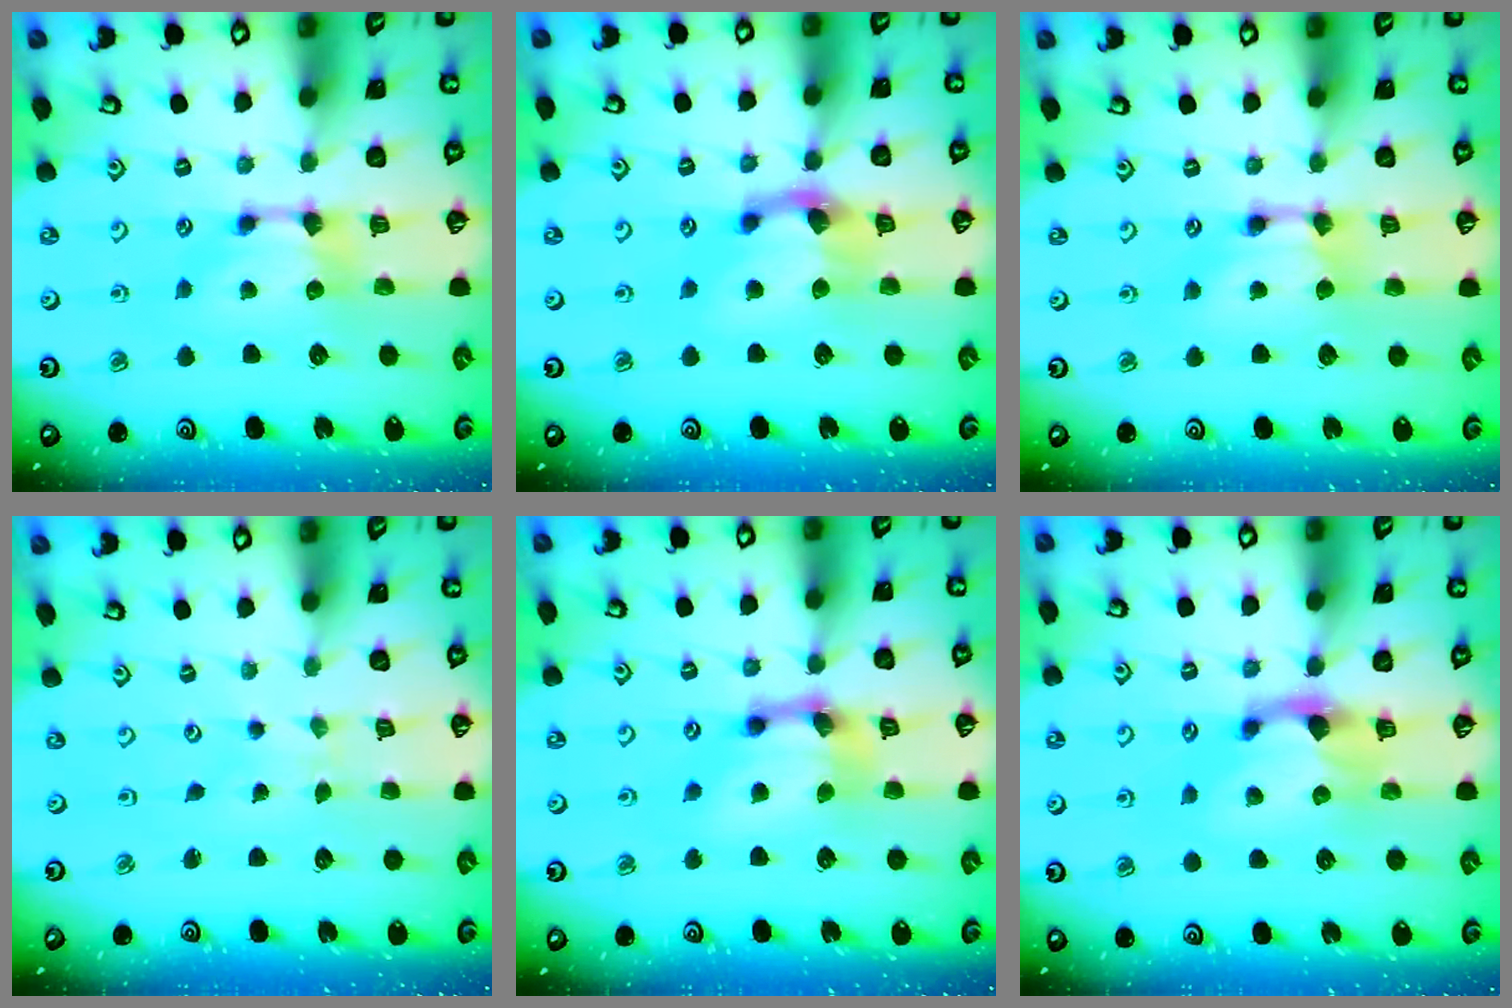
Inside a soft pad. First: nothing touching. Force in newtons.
{"total": 2.1, "press": 1.3, "slide": 1.7}
{"total": 1.7, "press": 1.7, "slide": 0.1}
{"total": 4.4, "press": 4.4, "slide": 0.2}
{"total": 5.4, "press": 4.7, "slide": 2.6}
{"total": 1.6, "press": 1.2, "slide": 1.1}